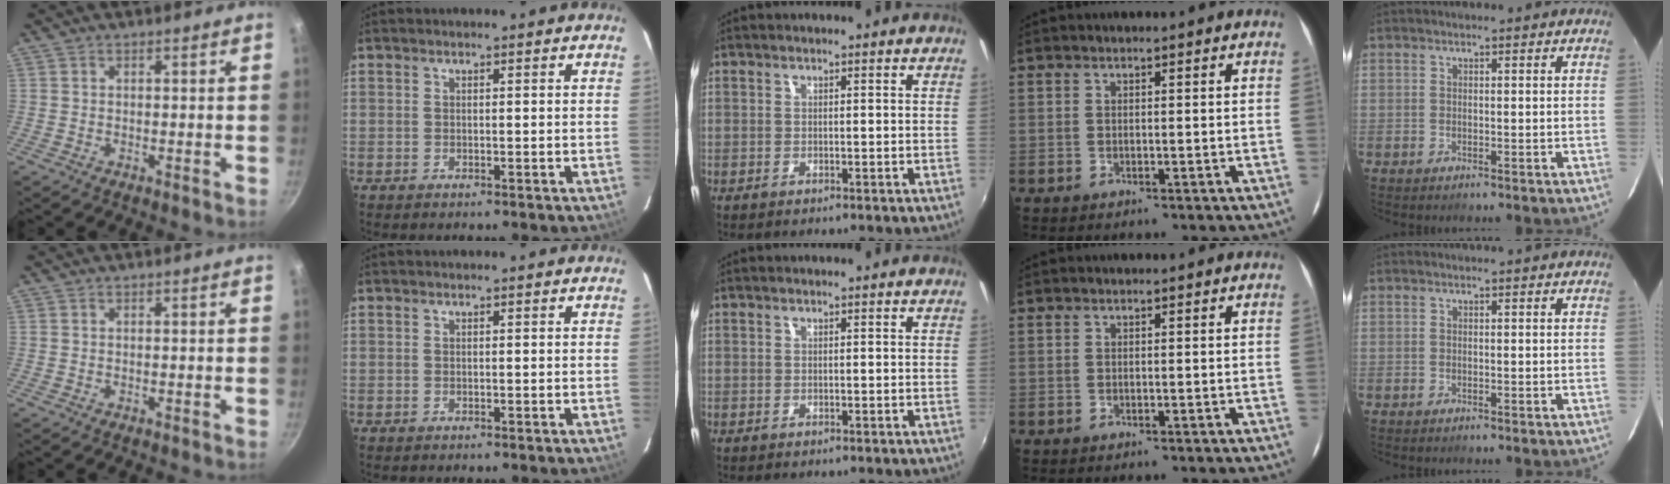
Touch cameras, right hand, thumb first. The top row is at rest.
{}